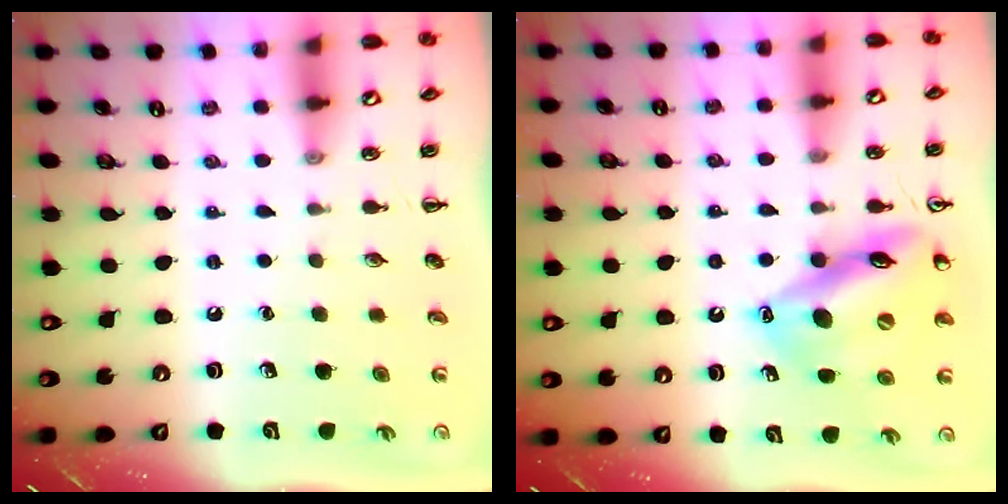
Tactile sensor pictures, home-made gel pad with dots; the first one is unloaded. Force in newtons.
{"total": 15.3, "press": 15.0, "slide": 2.8}